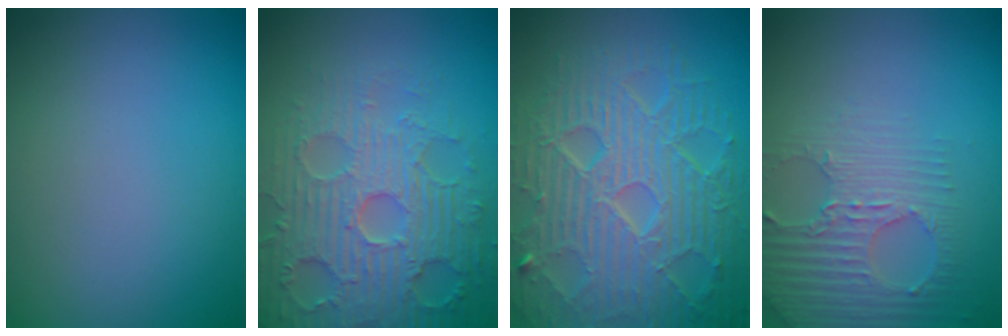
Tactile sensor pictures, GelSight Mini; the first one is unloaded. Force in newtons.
{"total": 6.8, "press": 5.8, "slide": 3.5}
{"total": 10.2, "press": 6.6, "slide": 7.8}
{"total": 3.2, "press": 3.1, "slide": 0.7}